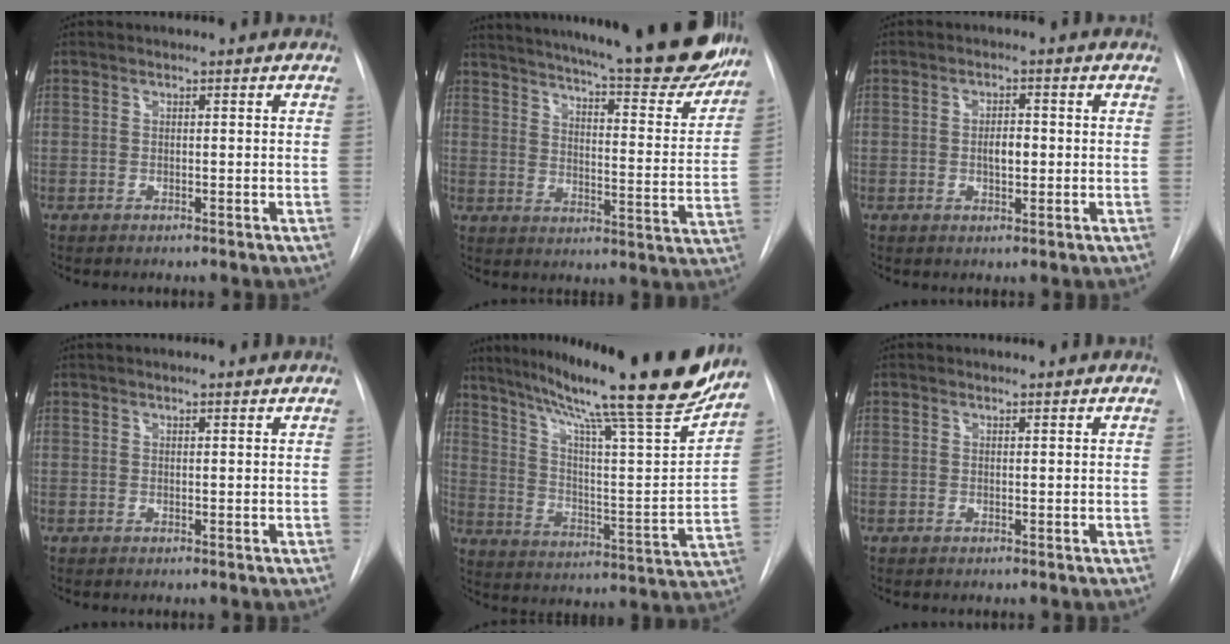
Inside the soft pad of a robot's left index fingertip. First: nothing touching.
{"total": 28.0, "force": [24.3, 3.7, 13.4], "torque": [-0.210, -0.067, 0.304]}
{"total": 2.8, "force": [-0.2, 1.3, 2.5], "torque": [-0.041, -0.001, -0.004]}
{"total": 4.5, "force": [4.1, 0.5, 1.7], "torque": [-0.023, 0.025, 0.047]}
{"total": 26.5, "force": [21.4, 0.8, 15.6], "torque": [-0.254, -0.051, 0.305]}
{"total": 1.5, "force": [1.5, 0.2, 0.2], "torque": [-0.007, 0.008, 0.018]}